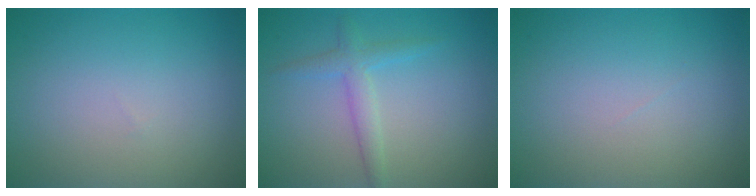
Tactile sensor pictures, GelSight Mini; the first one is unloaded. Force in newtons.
{"total": 2.3, "press": 2.3, "slide": 0.1}
{"total": 0.0}